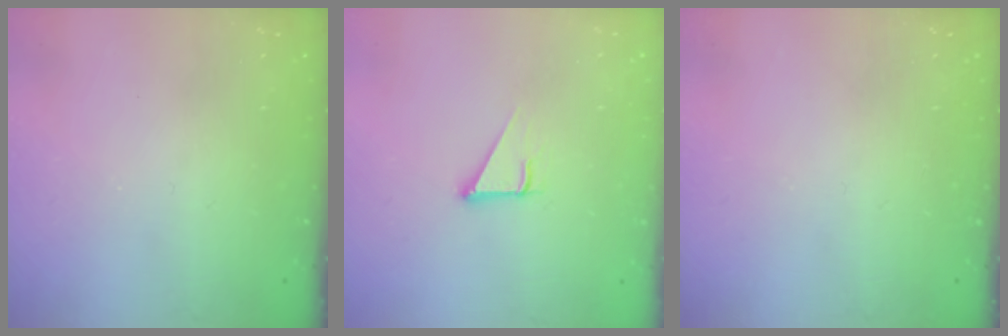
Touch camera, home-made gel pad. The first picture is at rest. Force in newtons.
{"total": 3.0, "press": 3.0, "slide": 0.2}
{"total": 0.0}